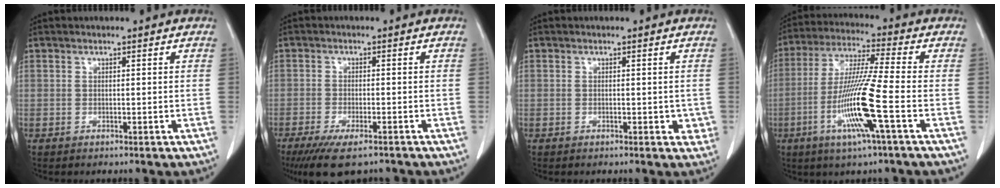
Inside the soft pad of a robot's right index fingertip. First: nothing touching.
{"total": 8.8, "force": [-6.6, 2.1, 5.4], "torque": [-0.085, -0.017, -0.104]}
{"total": 2.2, "force": [-0.4, 1.3, 1.8], "torque": [-0.011, 0.001, -0.004]}
{"total": 13.2, "force": [-4.3, -0.9, 12.4], "torque": [-0.250, -0.016, -0.089]}